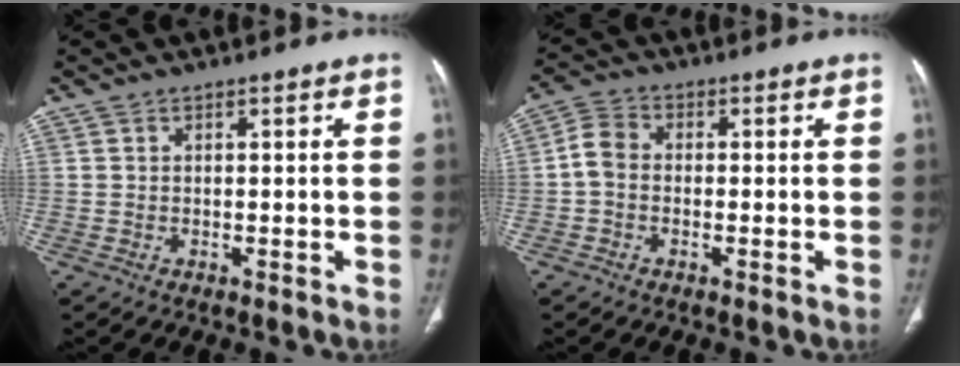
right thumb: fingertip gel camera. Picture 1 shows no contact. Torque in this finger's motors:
{"motor_torque": [0.02, -0.02, 0.39, -0.18, 0.03]}